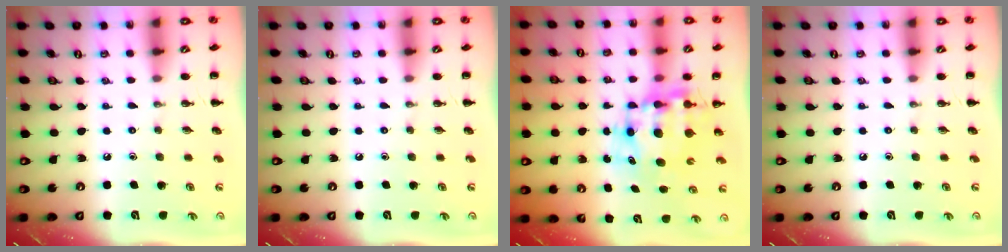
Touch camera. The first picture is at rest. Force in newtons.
{"total": 0.0}
{"total": 9.0, "press": 8.6, "slide": 2.6}
{"total": 0.0}